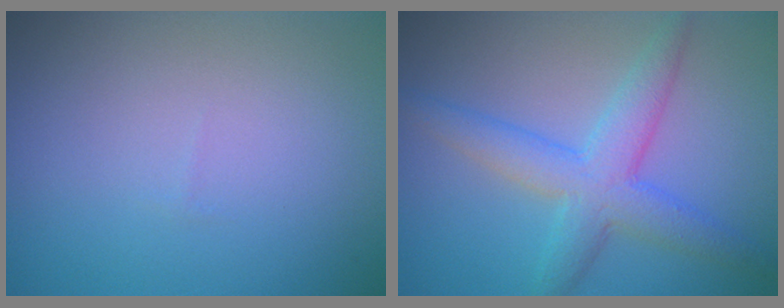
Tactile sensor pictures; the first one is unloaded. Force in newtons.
{"total": 4.9, "press": 4.9, "slide": 0.1}